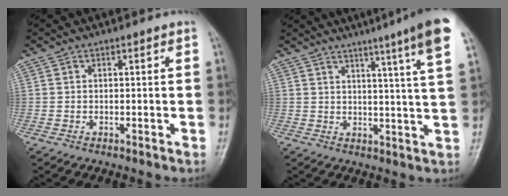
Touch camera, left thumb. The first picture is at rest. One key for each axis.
{"total": 13.1, "fx": 8.5, "fy": -0.7, "fz": 10.0, "tx": -0.135, "ty": -0.031, "tz": 0.089}